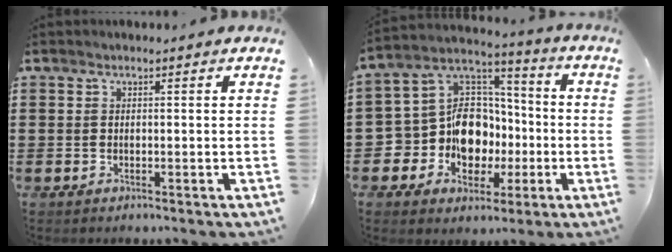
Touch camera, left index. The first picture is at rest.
{"total": 12.6, "force": [-3.4, 10.8, 5.5], "torque": [-0.135, 0.012, -0.057]}